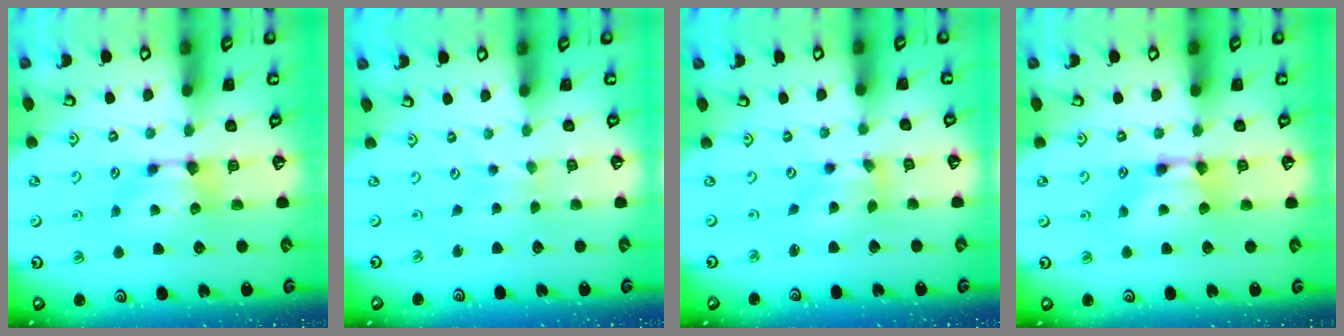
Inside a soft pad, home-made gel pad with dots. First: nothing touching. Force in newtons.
{"total": 2.0, "press": 2.0, "slide": 0.1}
{"total": 2.0, "press": 1.3, "slide": 1.5}
{"total": 1.7, "press": 1.7, "slide": 0.1}